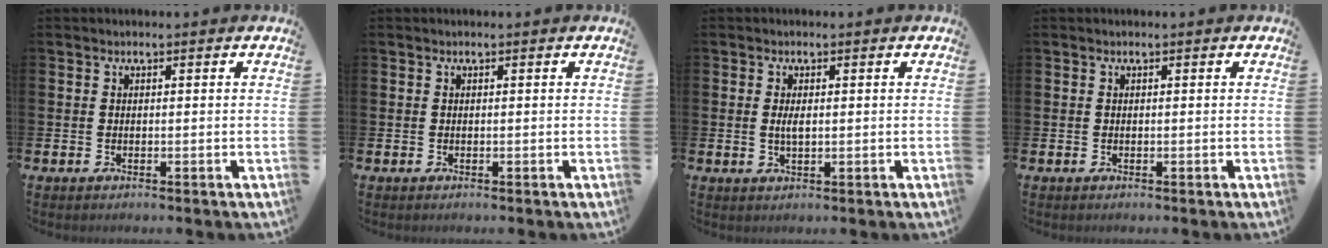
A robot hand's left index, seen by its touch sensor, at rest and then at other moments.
{"total": 0.0}
{"total": 1.9, "force": [0.1, 0.7, 1.7], "torque": [-0.034, 0.003, -0.001]}
{"total": 0.0}